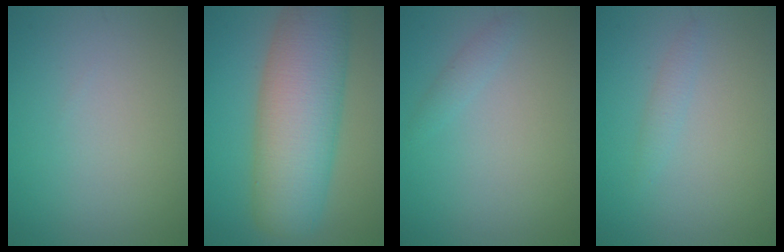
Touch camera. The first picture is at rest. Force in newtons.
{"total": 11.0, "press": 11.0, "slide": 0.7}
{"total": 1.0, "press": 1.0, "slide": 0.1}
{"total": 1.0, "press": 1.0, "slide": 0.1}